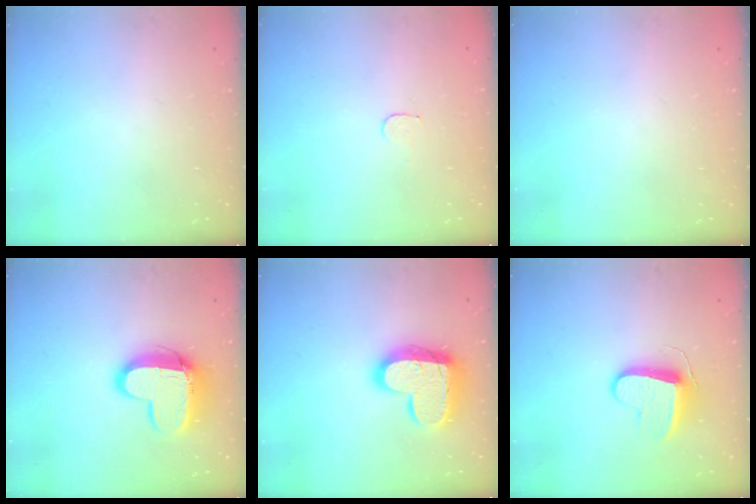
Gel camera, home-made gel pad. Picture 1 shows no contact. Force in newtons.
{"total": 3.4, "press": 3.4, "slide": 0.3}
{"total": 0.0}
{"total": 12.9, "press": 12.9, "slide": 1.1}
{"total": 17.7, "press": 17.7, "slide": 1.3}
{"total": 9.6, "press": 9.6, "slide": 0.2}